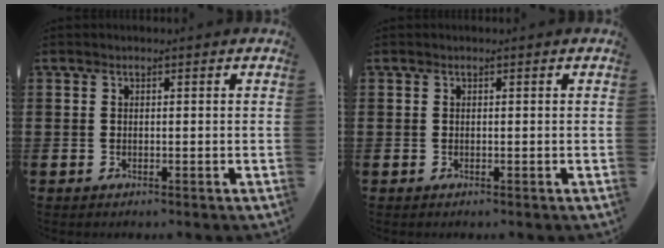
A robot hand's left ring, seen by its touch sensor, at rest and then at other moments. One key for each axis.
{"total": 0.0}